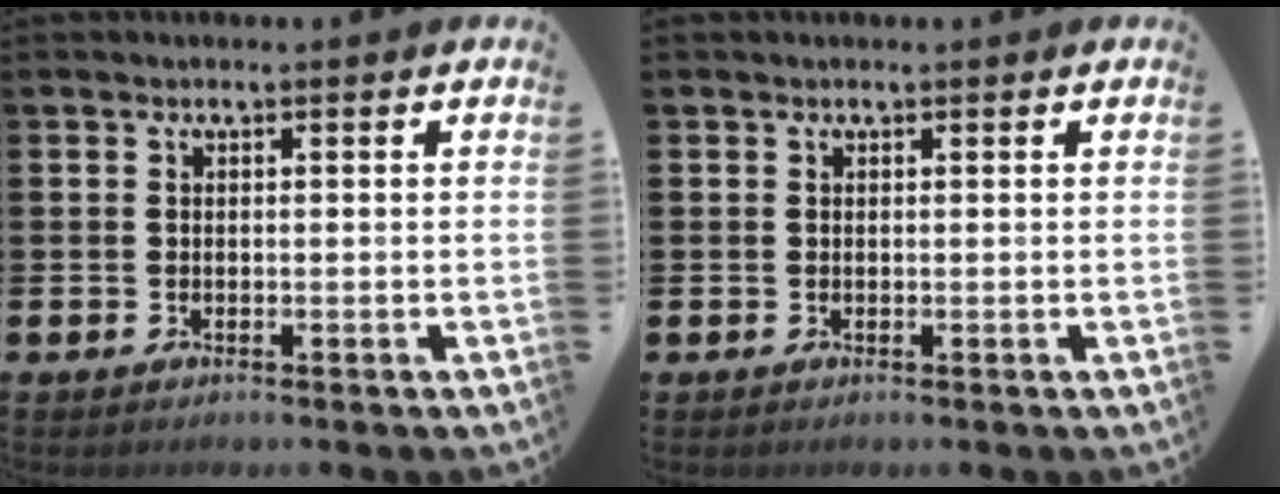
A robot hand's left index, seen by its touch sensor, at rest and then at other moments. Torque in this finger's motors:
{"motor_torque": [-0.41, -0.54, -0.60, 0.00]}